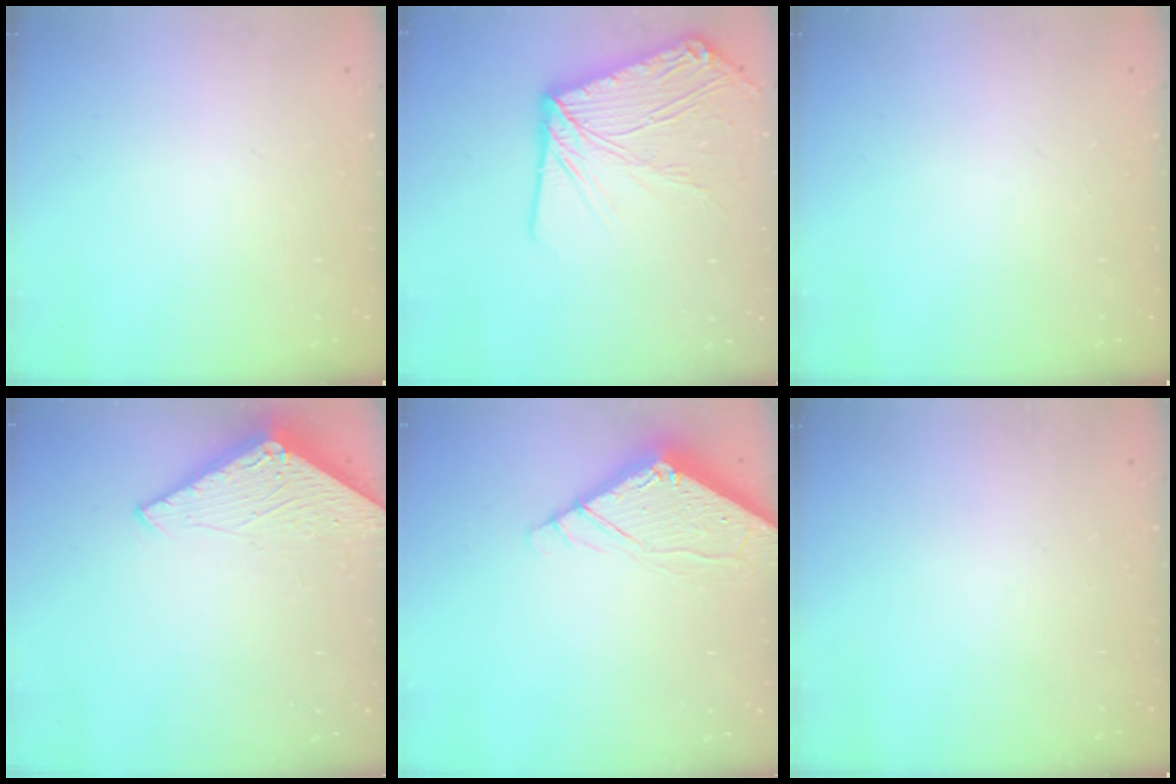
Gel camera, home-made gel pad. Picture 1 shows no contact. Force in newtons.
{"total": 16.5, "press": 16.5, "slide": 1.2}
{"total": 0.0}
{"total": 2.8, "press": 2.8, "slide": 0.2}
{"total": 7.1, "press": 7.1, "slide": 0.3}
{"total": 0.0}